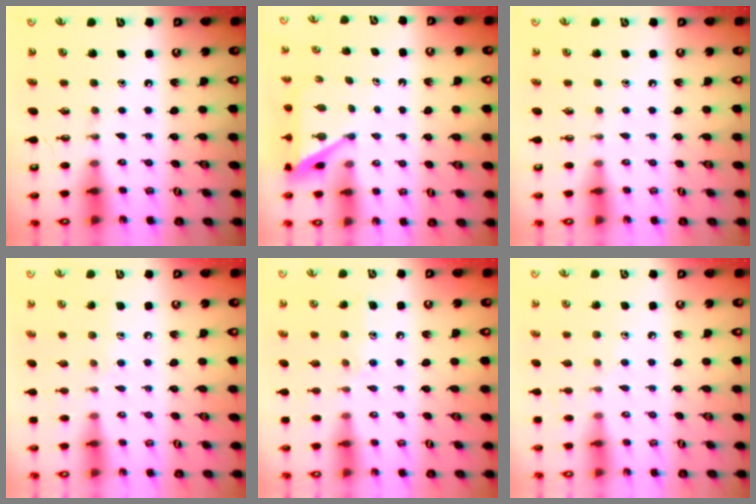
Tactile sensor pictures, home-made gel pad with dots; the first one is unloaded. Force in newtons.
{"total": 6.3, "press": 6.3, "slide": 0.2}
{"total": 0.0}
{"total": 6.2, "press": 6.2, "slide": 0.6}
{"total": 8.6, "press": 8.6, "slide": 0.5}
{"total": 5.8, "press": 5.8, "slide": 0.5}